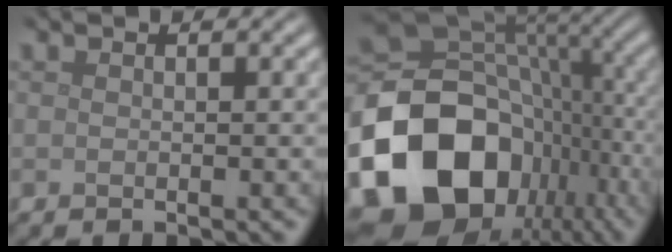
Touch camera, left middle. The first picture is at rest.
{"total": 18.2, "force": [-6.7, 14.0, 9.5], "torque": [-0.209, -0.029, -0.110]}